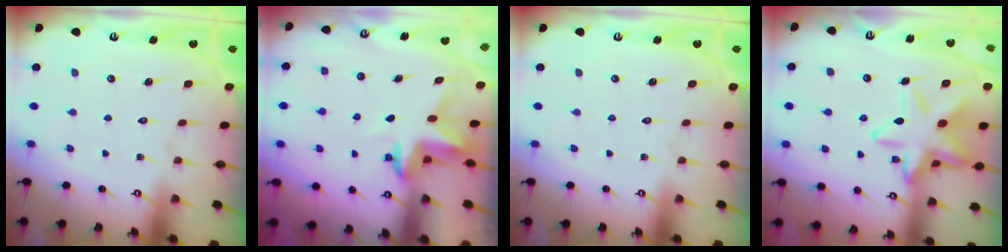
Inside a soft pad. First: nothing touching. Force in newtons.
{"total": 3.7, "press": 3.7, "slide": 0.3}
{"total": 0.0}
{"total": 17.5, "press": 17.4, "slide": 1.1}